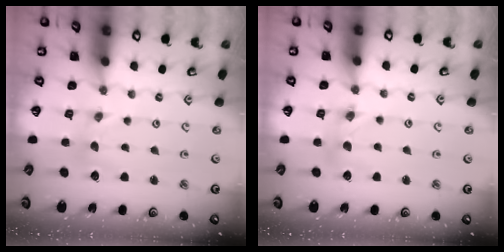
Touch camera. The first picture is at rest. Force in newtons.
{"total": 2.7, "press": 2.7, "slide": 0.3}